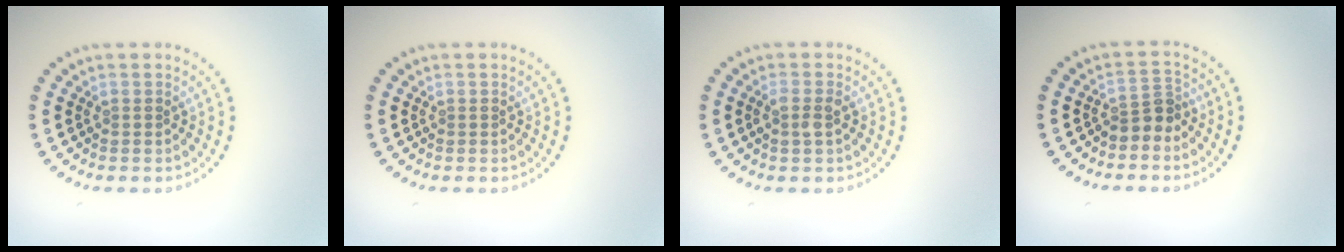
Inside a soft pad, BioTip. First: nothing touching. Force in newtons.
{"total": 0.0}
{"total": 1.5, "press": 1.4, "slide": 0.5}
{"total": 2.3, "press": 1.7, "slide": 1.5}